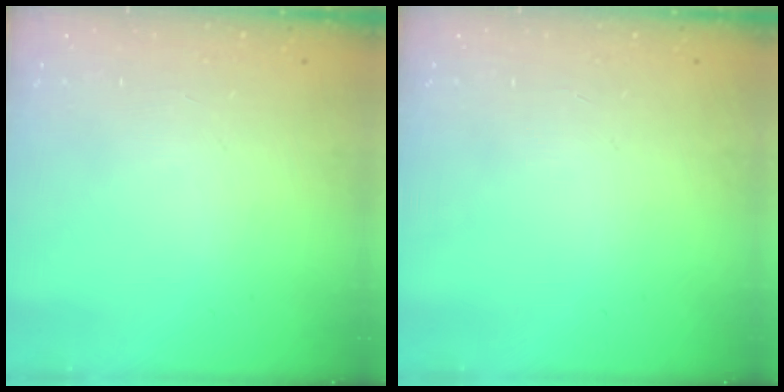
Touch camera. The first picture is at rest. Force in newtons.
{"total": 0.0}